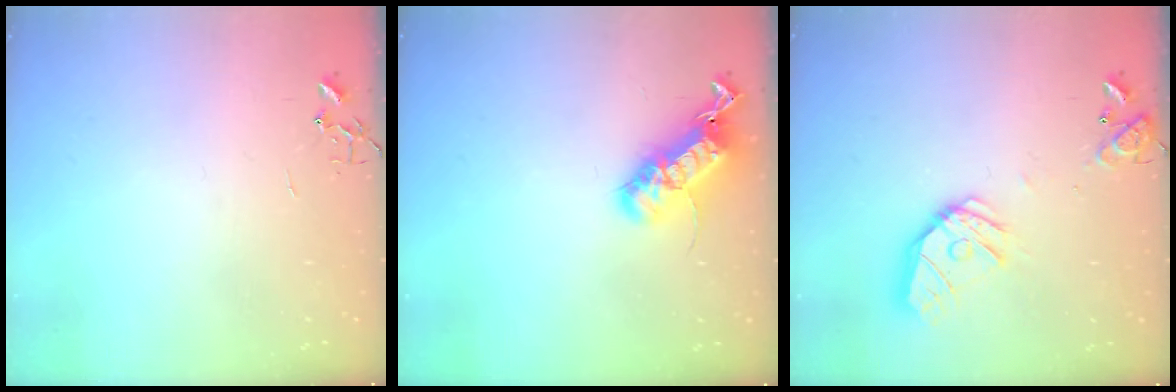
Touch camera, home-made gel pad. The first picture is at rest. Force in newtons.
{"total": 20.4, "press": 20.4, "slide": 0.4}
{"total": 16.5, "press": 16.3, "slide": 2.2}